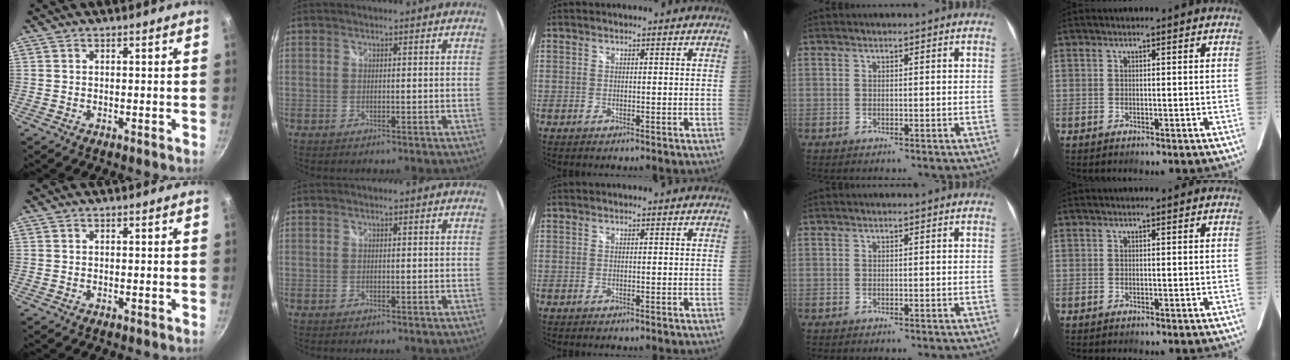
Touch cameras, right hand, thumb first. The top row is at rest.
{}